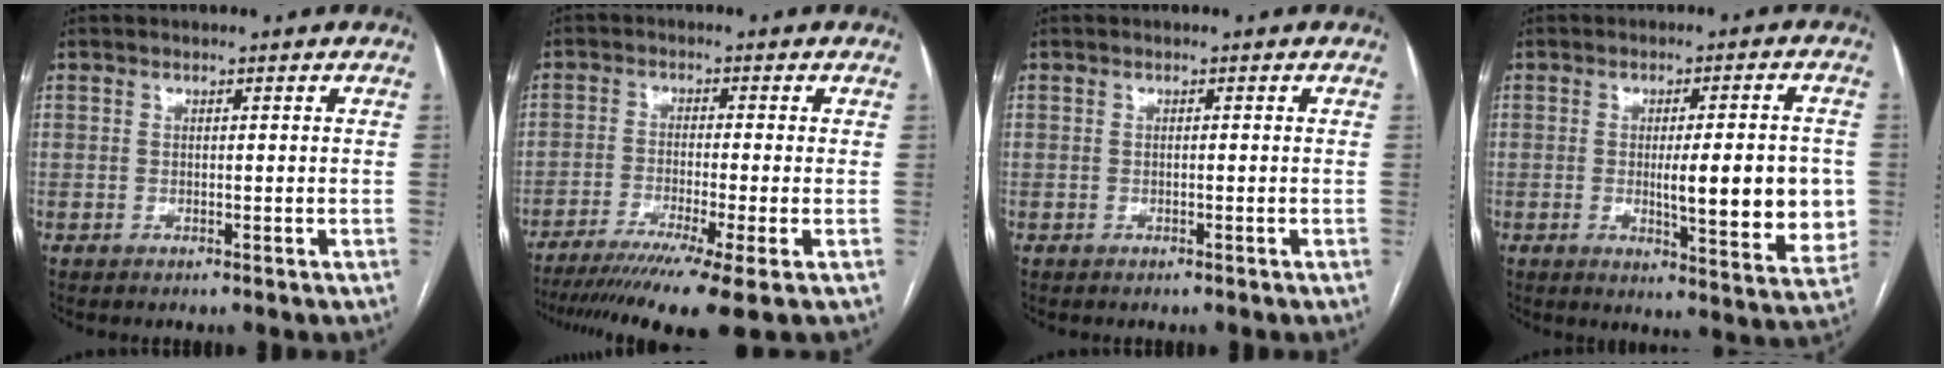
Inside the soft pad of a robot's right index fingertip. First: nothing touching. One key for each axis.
{"total": 12.9, "fx": -9.1, "fy": -0.8, "fz": 9.1, "tx": -0.137, "ty": -0.031, "tz": -0.143}
{"total": 0.0}
{"total": 12.6, "fx": -0.8, "fy": 2.7, "fz": 12.3, "tx": -0.156, "ty": -0.010, "tz": 0.000}